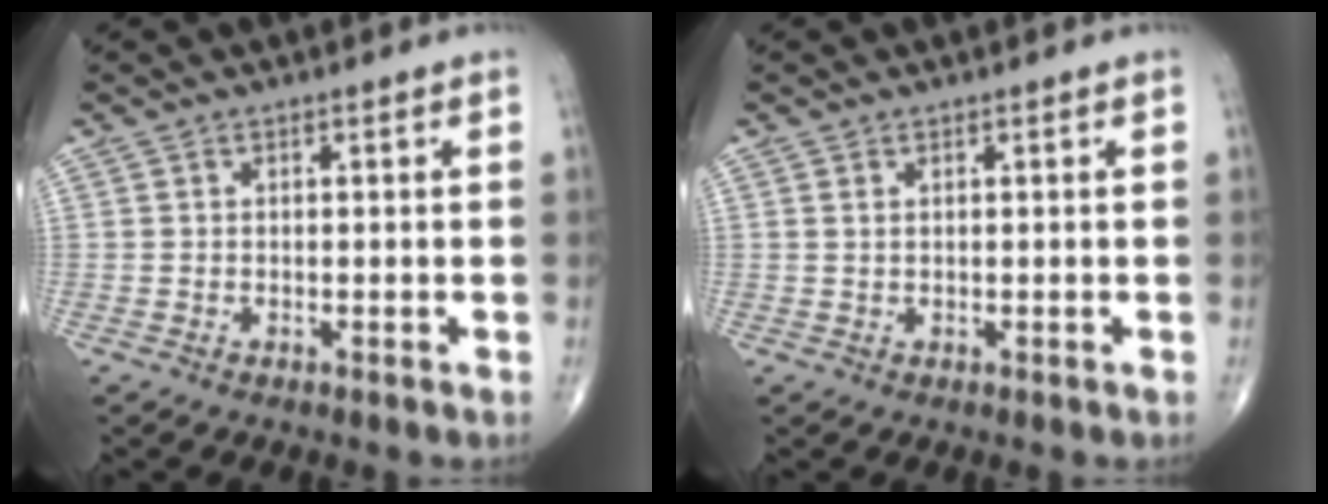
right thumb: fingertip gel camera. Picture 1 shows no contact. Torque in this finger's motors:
{"motor_torque": [-0.28, 0.26, -0.39, -0.22, -0.04]}